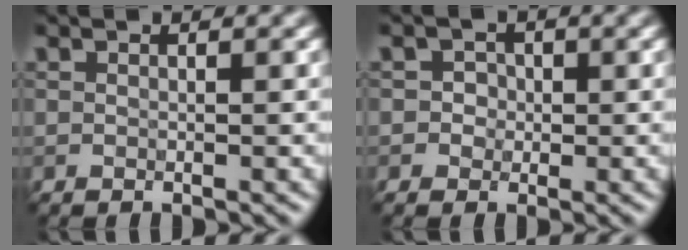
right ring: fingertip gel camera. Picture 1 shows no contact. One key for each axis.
{"total": 1.5, "fx": 0.0, "fy": 1.5, "fz": 0.4, "tx": 0.008, "ty": 0.004, "tz": -0.002}